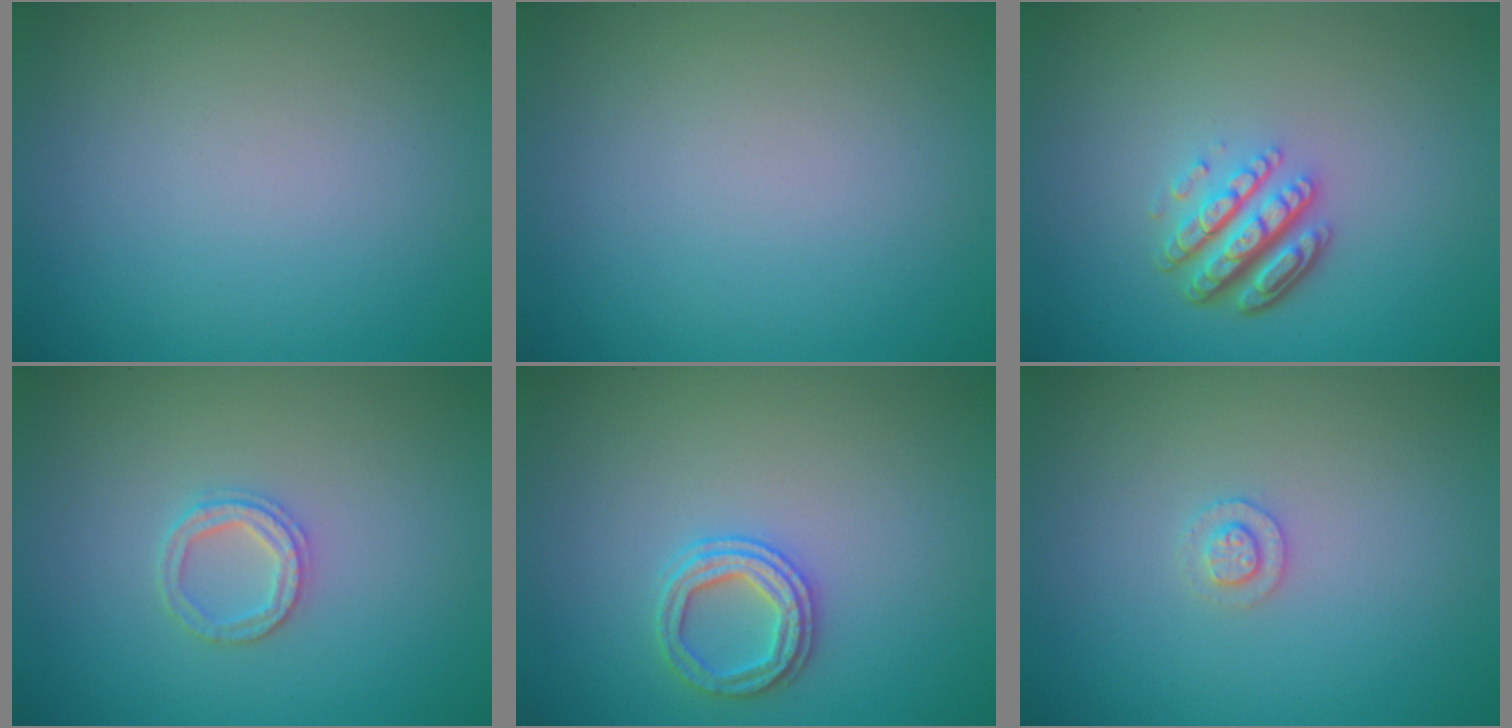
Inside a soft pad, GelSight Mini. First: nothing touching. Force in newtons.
{"total": 0.0}
{"total": 5.0, "press": 3.5, "slide": 3.6}
{"total": 2.1, "press": 2.0, "slide": 0.4}
{"total": 2.4, "press": 2.4, "slide": 0.2}
{"total": 1.3, "press": 1.2, "slide": 0.3}